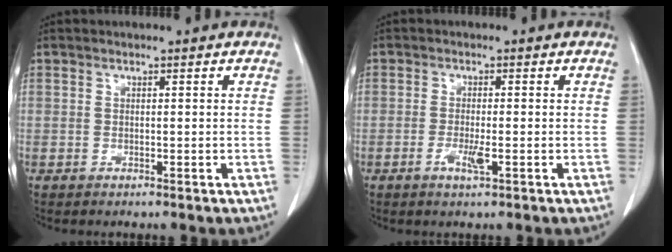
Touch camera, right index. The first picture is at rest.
{"total": 2.6, "force": [-1.0, 0.2, 2.4], "torque": [-0.048, -0.005, -0.017]}